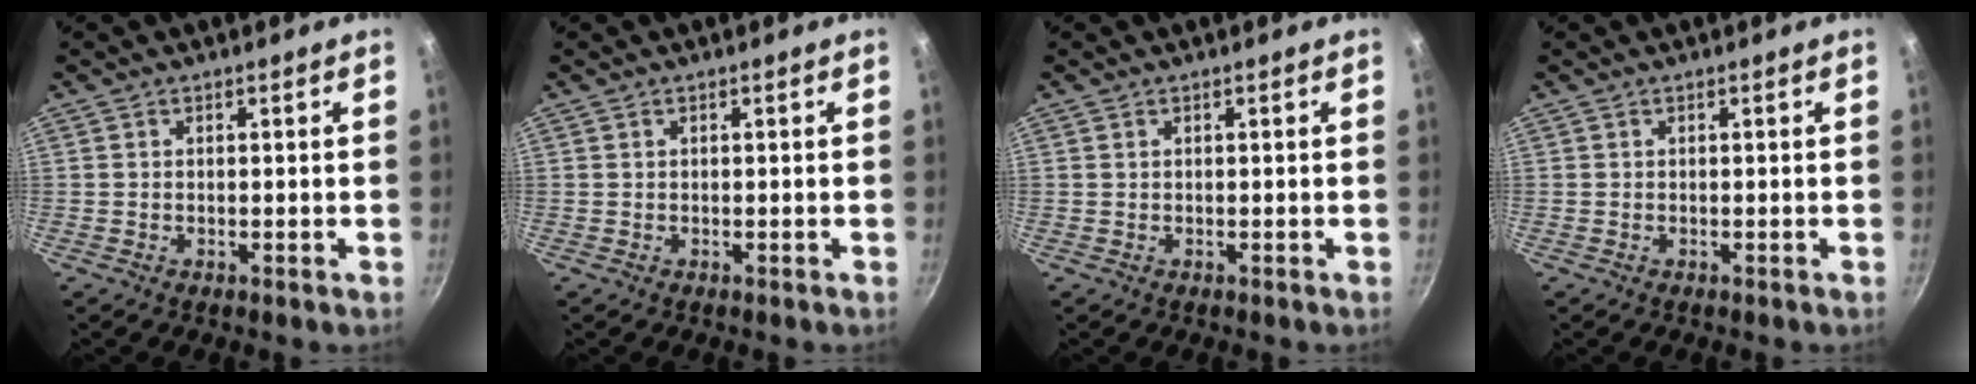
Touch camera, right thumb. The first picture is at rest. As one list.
[{"total": 0.0}, {"total": 0.0}, {"total": 0.0}]